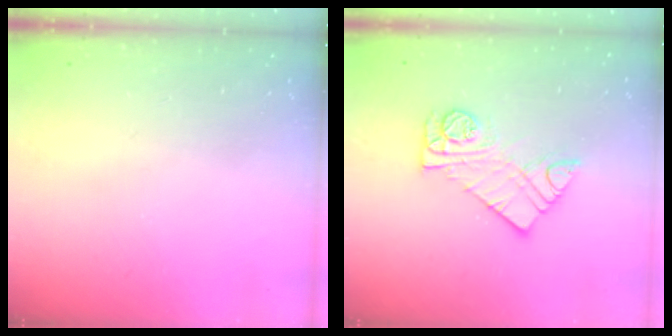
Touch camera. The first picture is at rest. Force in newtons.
{"total": 10.7, "press": 10.7, "slide": 0.6}